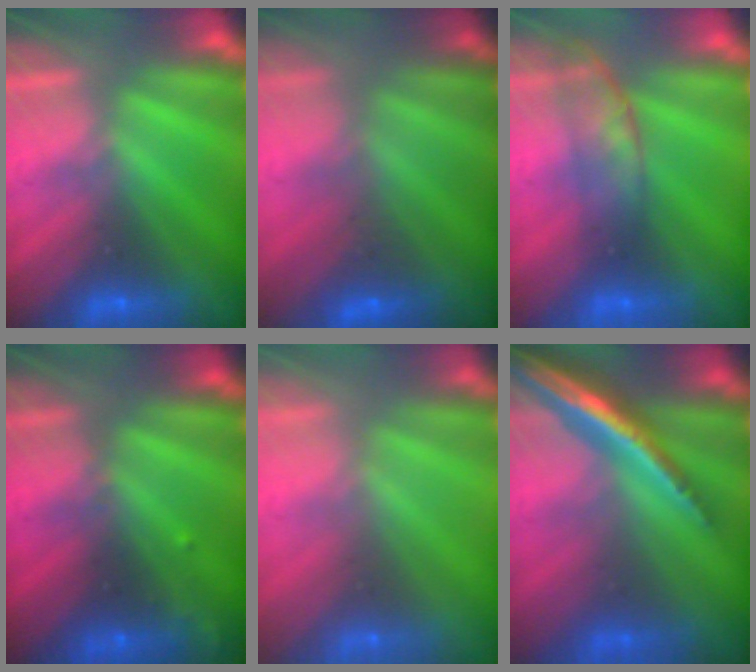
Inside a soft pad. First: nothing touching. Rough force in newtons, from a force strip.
{"total": 2.4}
{"total": 2.7}
{"total": 2.9}
{"total": 8.0}
{"total": 1.8}